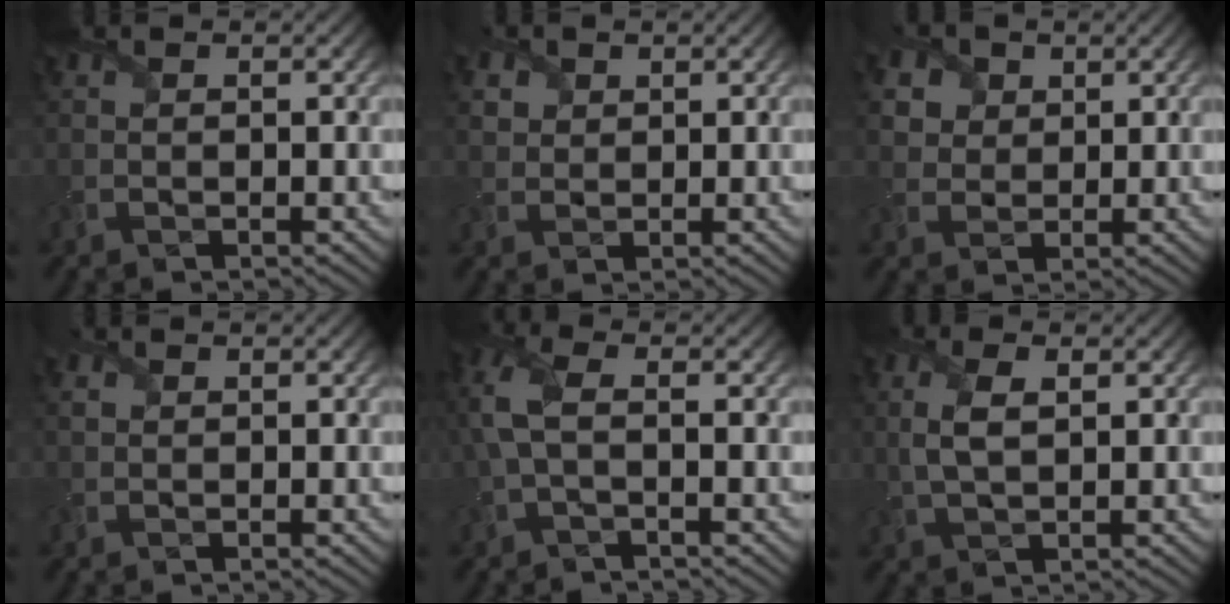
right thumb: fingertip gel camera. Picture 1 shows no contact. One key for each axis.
{"total": 2.6, "fx": 1.4, "fy": 2.1, "fz": 0.8, "tx": -0.036, "ty": -0.003, "tz": 0.032}
{"total": 6.0, "fx": 3.1, "fy": 4.6, "fz": 2.4, "tx": -0.110, "ty": 0.009, "tz": 0.053}
{"total": 1.0, "fx": 0.4, "fy": 0.9, "fz": 0.4, "tx": -0.015, "ty": -0.001, "tz": 0.008}
{"total": 4.7, "fx": 0.0, "fy": 2.2, "fz": 4.1, "tx": -0.114, "ty": 0.014, "tz": -0.008}
{"total": 4.1, "fx": 0.7, "fy": 1.9, "fz": 3.6, "tx": -0.089, "ty": 0.004, "tz": 0.015}